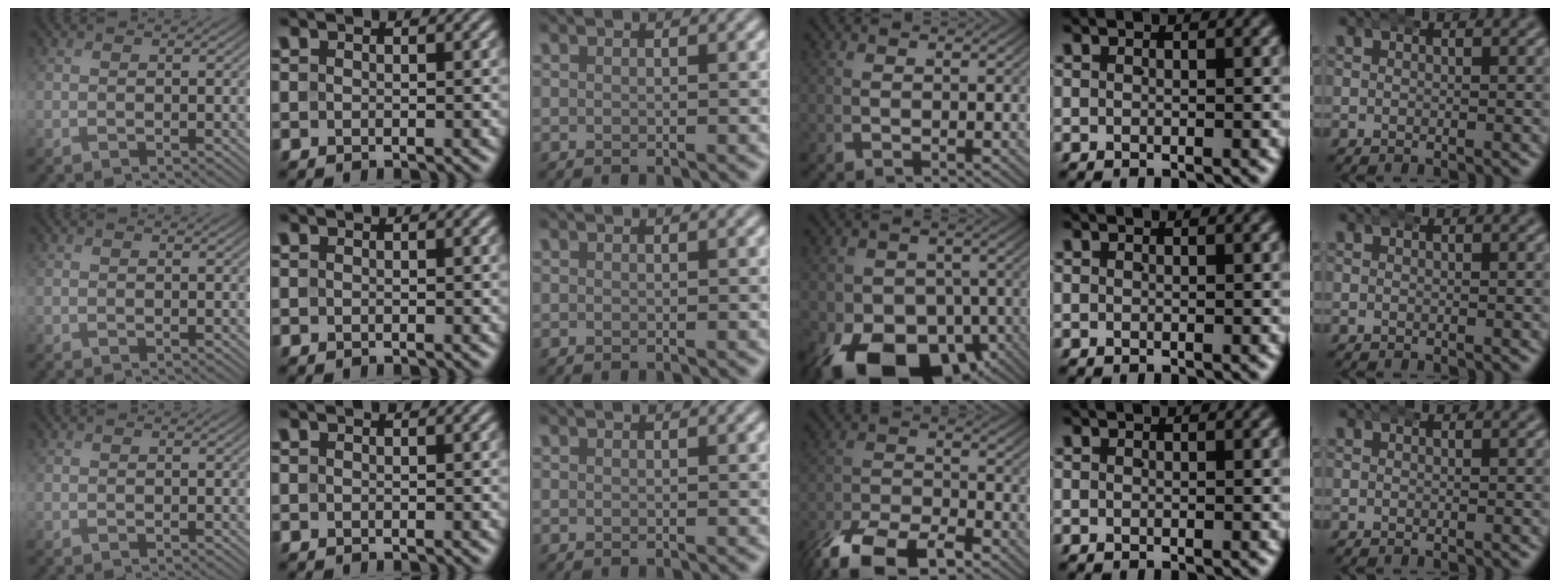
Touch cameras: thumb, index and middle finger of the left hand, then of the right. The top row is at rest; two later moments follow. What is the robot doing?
{"motion": "wrap", "object": "aluminum foil"}